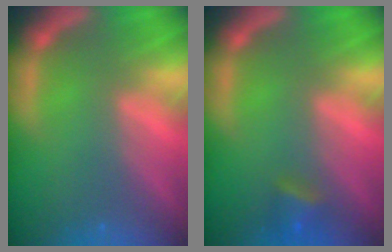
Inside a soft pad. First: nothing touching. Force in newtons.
{"total": 2.4}